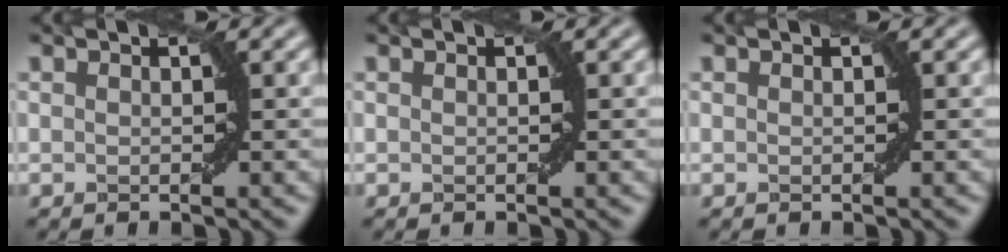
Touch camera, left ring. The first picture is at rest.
{"total": 0.0}
{"total": 0.0}